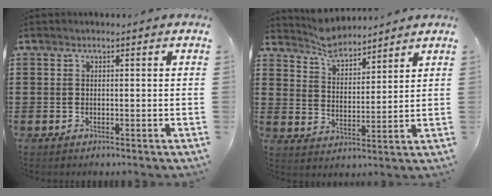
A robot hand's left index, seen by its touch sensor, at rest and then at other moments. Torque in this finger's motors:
{"motor_torque": [1.09, -1.04, 0.01, 0.05]}